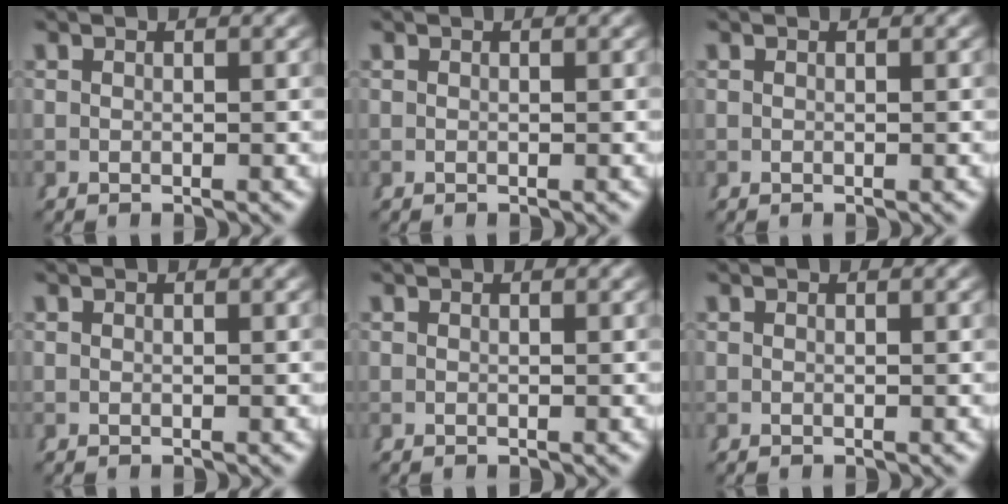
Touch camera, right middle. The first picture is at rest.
{"total": 0.0}
{"total": 0.0}
{"total": 0.0}
{"total": 0.0}
{"total": 0.0}